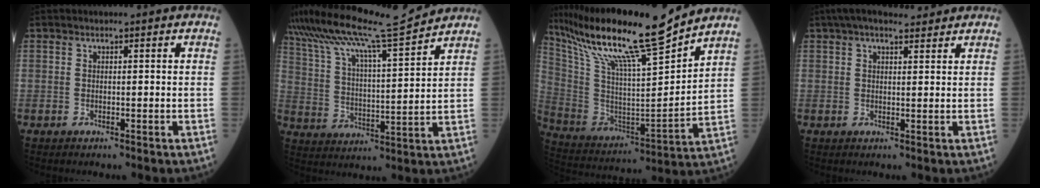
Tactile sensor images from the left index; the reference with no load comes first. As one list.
[{"total": 17.3, "force": [15.2, -0.5, 8.1], "torque": [-0.156, 0.001, 0.256]}, {"total": 21.5, "force": [17.6, 0.5, 12.4], "torque": [-0.235, -0.001, 0.314]}, {"total": 7.1, "force": [5.9, 1.7, 3.6], "torque": [-0.059, 0.035, 0.093]}]